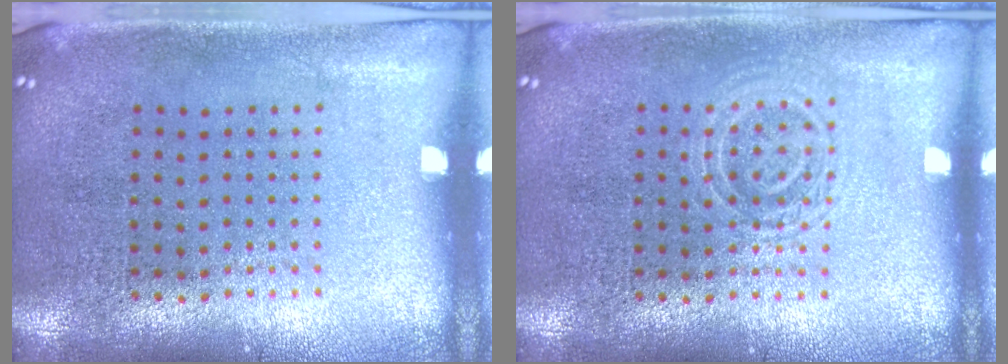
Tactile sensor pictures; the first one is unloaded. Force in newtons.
{"total": 1.8, "press": 1.8, "slide": 0.4}